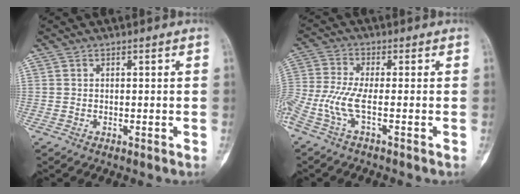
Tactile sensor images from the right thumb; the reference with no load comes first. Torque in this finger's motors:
{"motor_torque": [0.21, 0.20, 0.59, -0.44, 0.12]}